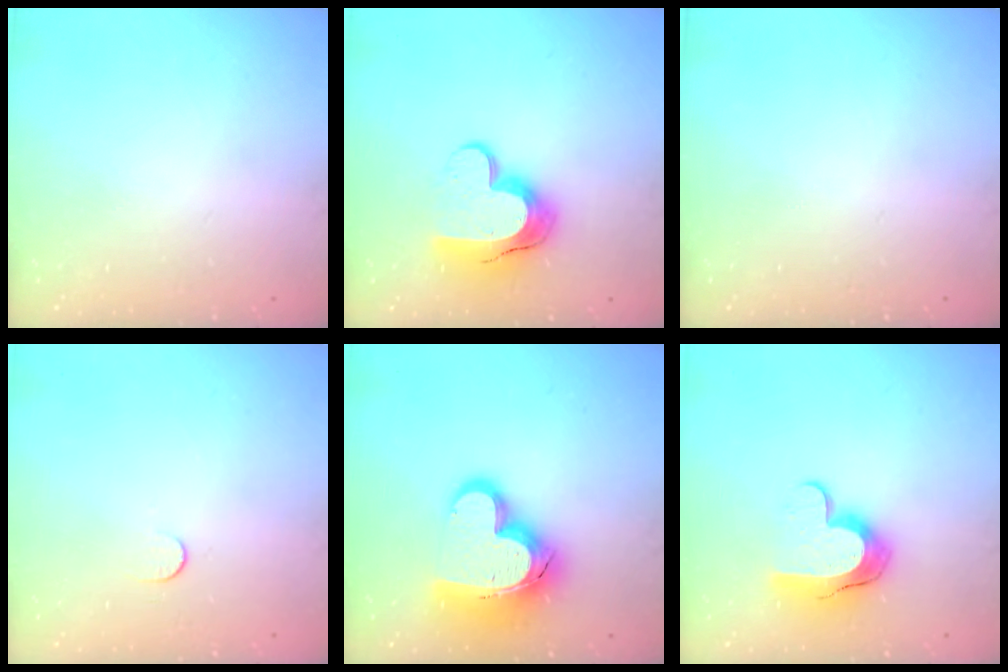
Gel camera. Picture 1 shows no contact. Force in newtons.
{"total": 14.0, "press": 14.0, "slide": 1.0}
{"total": 0.0}
{"total": 3.7, "press": 3.7, "slide": 0.4}
{"total": 19.3, "press": 19.2, "slide": 1.8}
{"total": 11.1, "press": 11.1, "slide": 0.8}